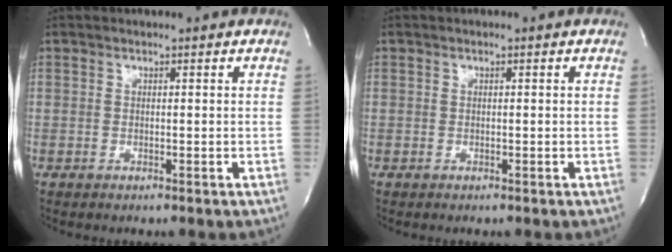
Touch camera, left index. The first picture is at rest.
{"total": 0.0}